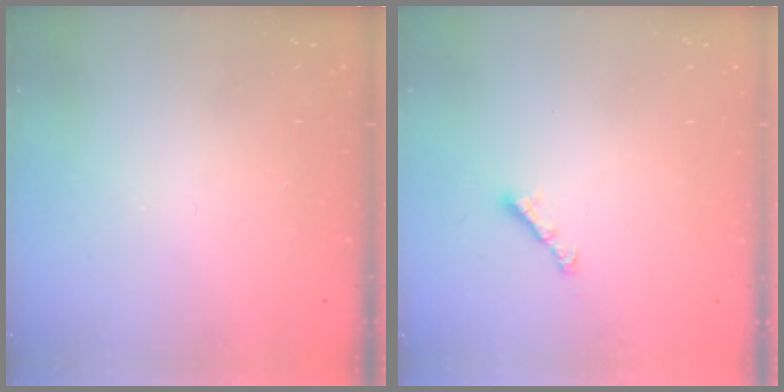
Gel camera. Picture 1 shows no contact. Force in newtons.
{"total": 2.8, "press": 2.8, "slide": 0.7}